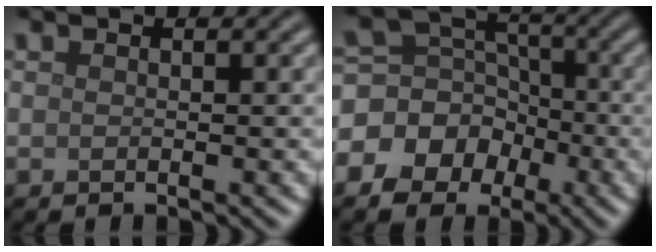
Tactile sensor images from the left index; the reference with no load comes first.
{"total": 7.6, "force": [-2.7, 6.7, 2.5], "torque": [-0.038, 0.019, -0.072]}